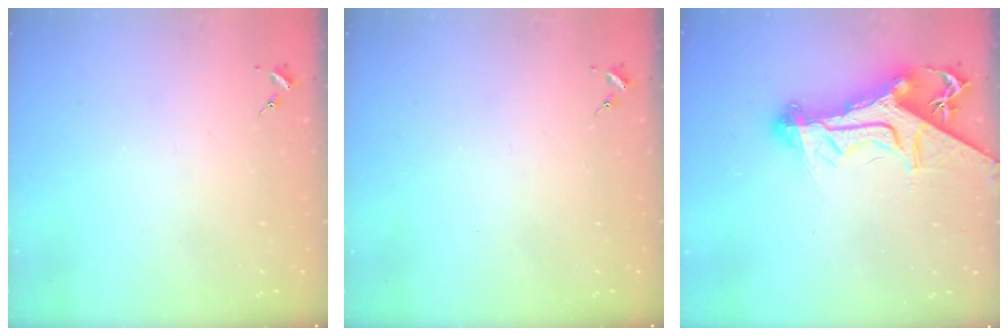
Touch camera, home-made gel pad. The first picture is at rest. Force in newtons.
{"total": 0.0}
{"total": 16.3, "press": 16.2, "slide": 1.5}